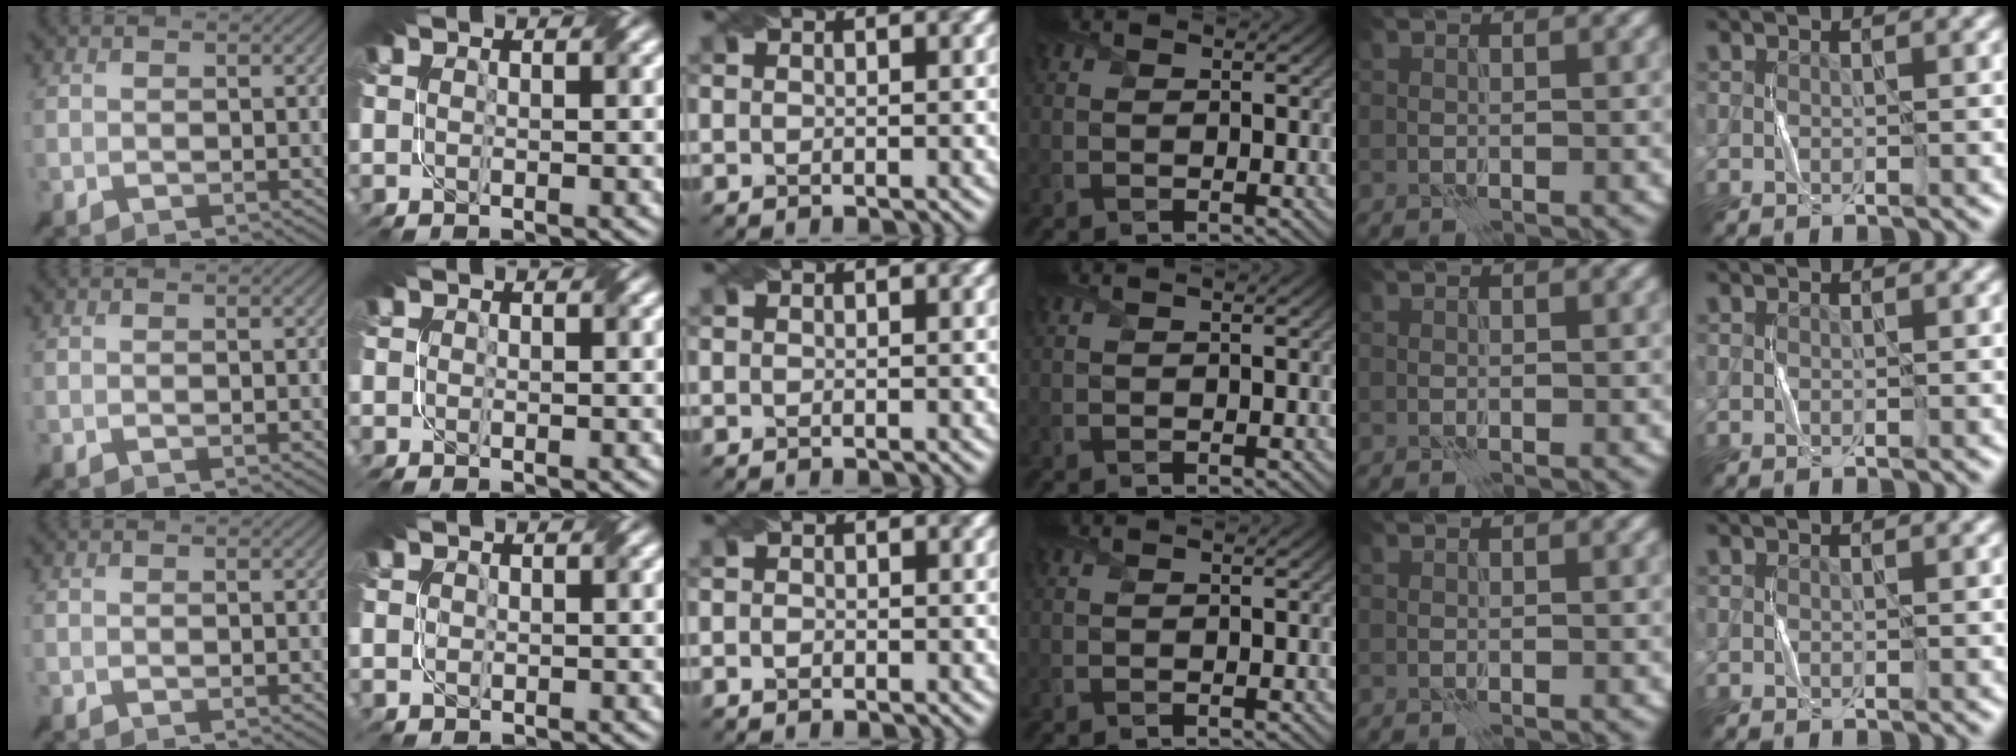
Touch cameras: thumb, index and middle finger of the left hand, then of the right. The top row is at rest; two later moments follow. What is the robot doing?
{"motion": "fold", "object": "coffee filter"}